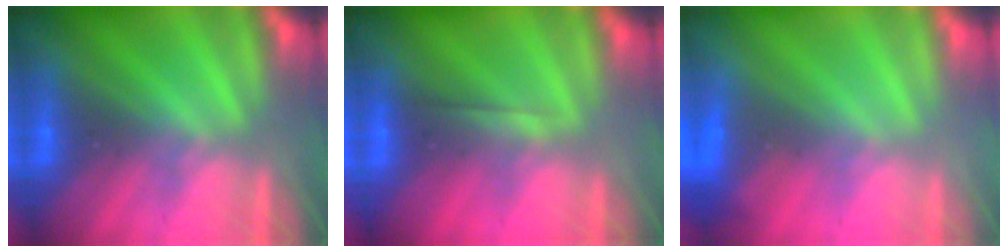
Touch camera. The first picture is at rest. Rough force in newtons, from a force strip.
{"total": 2.0}
{"total": 7.8}